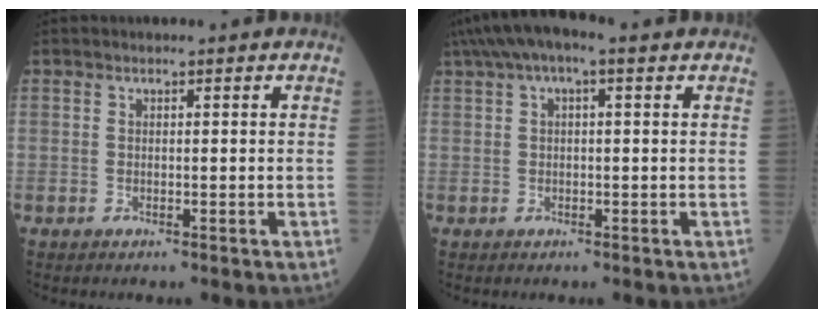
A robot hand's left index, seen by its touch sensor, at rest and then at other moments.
{"total": 6.2, "force": [3.4, 1.7, 4.8], "torque": [-0.094, 0.047, 0.053]}